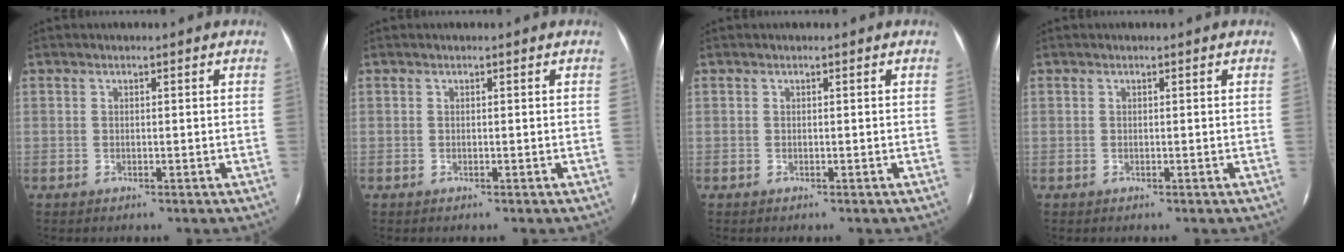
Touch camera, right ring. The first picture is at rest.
{"total": 0.0}
{"total": 0.0}
{"total": 0.0}